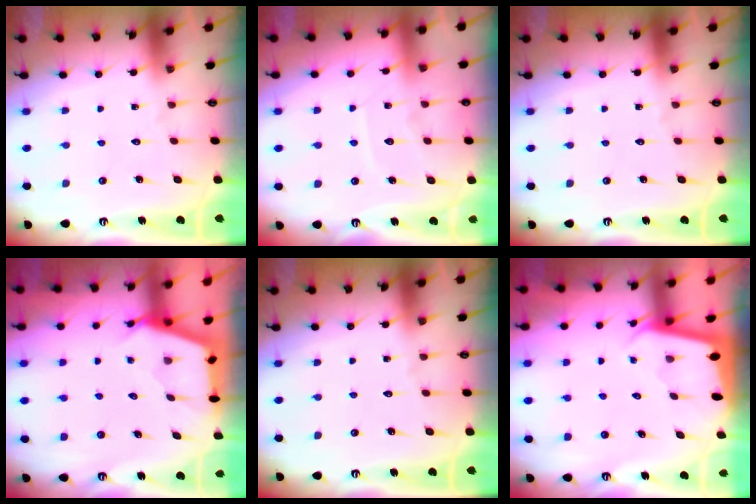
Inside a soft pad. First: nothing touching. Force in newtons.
{"total": 6.6, "press": 6.6, "slide": 0.7}
{"total": 0.0}
{"total": 2.7, "press": 2.7, "slide": 0.4}
{"total": 0.0}
{"total": 1.9, "press": 1.9, "slide": 0.1}